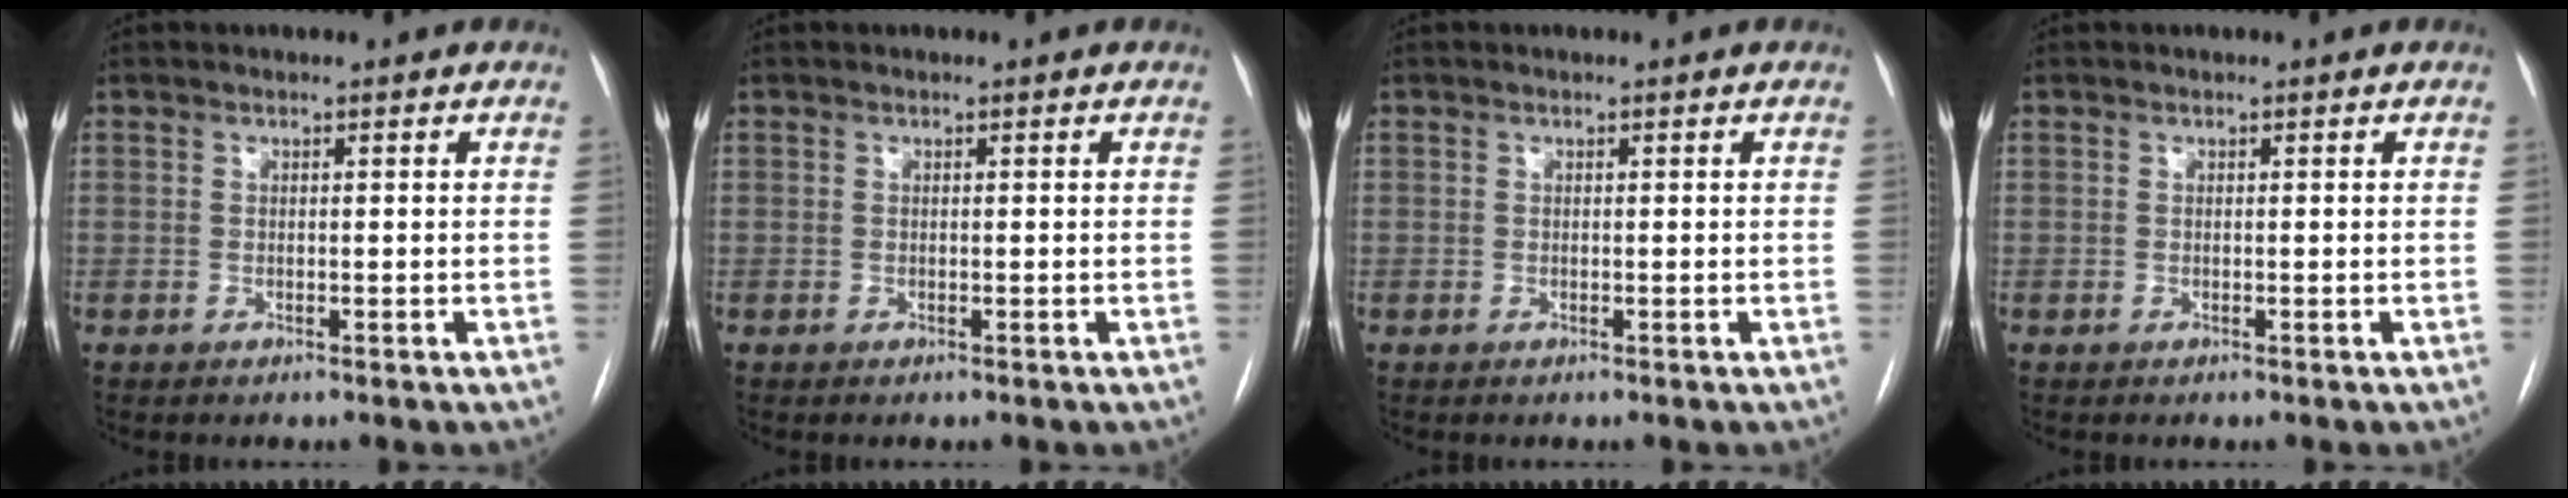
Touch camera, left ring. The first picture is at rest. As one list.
[{"total": 0.0}, {"total": 0.0}, {"total": 0.0}]